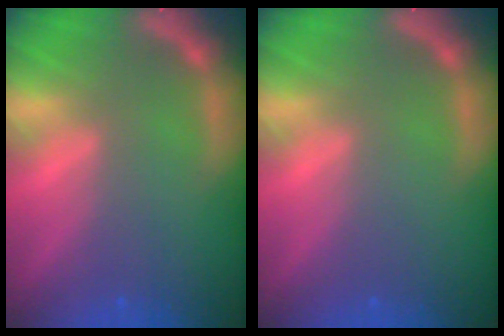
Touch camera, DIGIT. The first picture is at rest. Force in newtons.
{"total": 0.0}